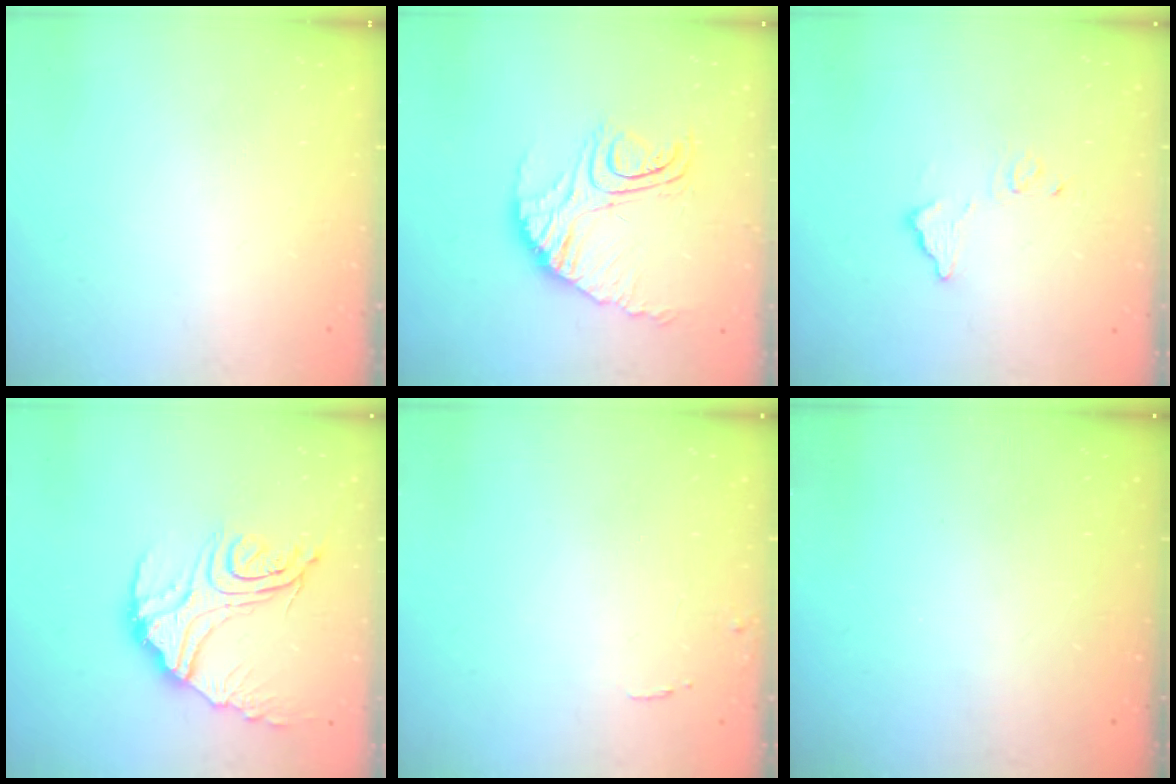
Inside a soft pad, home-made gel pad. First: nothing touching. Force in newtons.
{"total": 16.4, "press": 16.4, "slide": 1.5}
{"total": 8.0, "press": 8.0, "slide": 0.4}
{"total": 19.5, "press": 19.4, "slide": 1.8}
{"total": 6.0, "press": 6.0, "slide": 0.4}
{"total": 3.0, "press": 3.0, "slide": 0.1}